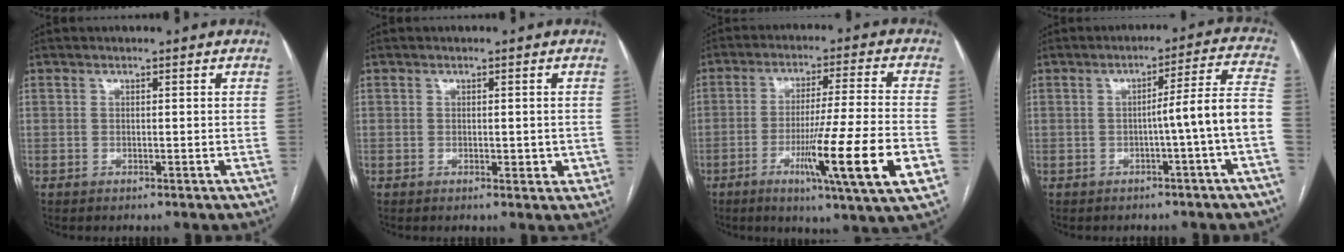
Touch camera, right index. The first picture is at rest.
{"total": 2.3, "force": [-0.2, 1.1, 1.9], "torque": [-0.020, -0.002, 0.001]}
{"total": 16.5, "force": [-5.6, -0.9, 15.5], "torque": [-0.241, -0.025, -0.089]}
{"total": 8.2, "force": [-2.3, -1.6, 7.7], "torque": [-0.099, 0.020, -0.032]}